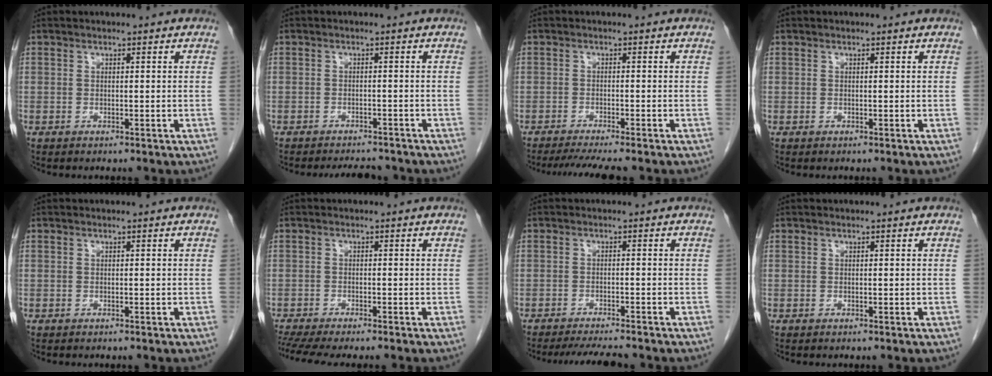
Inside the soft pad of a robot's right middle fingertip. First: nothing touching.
{"total": 4.9, "force": [-4.6, 1.2, 1.2], "torque": [-0.016, -0.004, -0.063]}
{"total": 6.2, "force": [-5.4, -0.3, 3.2], "torque": [-0.040, -0.014, -0.085]}
{"total": 0.0}
{"total": 0.0}
{"total": 8.2, "force": [-7.1, 0.3, 4.2], "torque": [-0.053, -0.012, -0.111]}
{"total": 6.0, "force": [-5.5, 0.3, 2.4], "torque": [-0.034, -0.015, -0.087]}
{"total": 0.0}